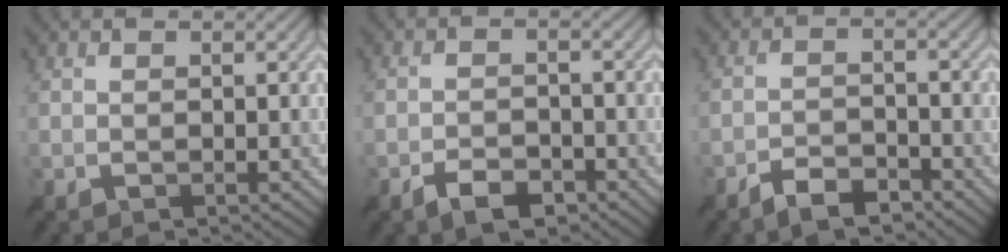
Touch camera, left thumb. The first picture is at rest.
{"total": 3.7, "force": [-2.8, 1.6, 1.9], "torque": [-0.033, -0.003, -0.051]}
{"total": 4.0, "force": [-3.5, 1.2, 1.8], "torque": [-0.034, 0.000, -0.065]}